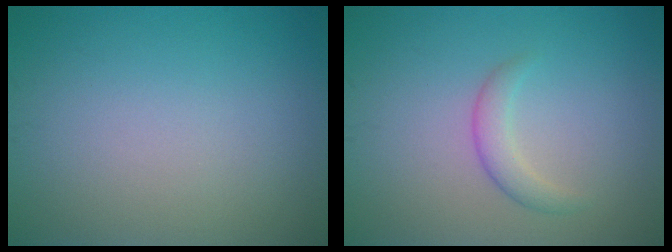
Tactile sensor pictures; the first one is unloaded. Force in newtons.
{"total": 1.9, "press": 1.9, "slide": 0.1}